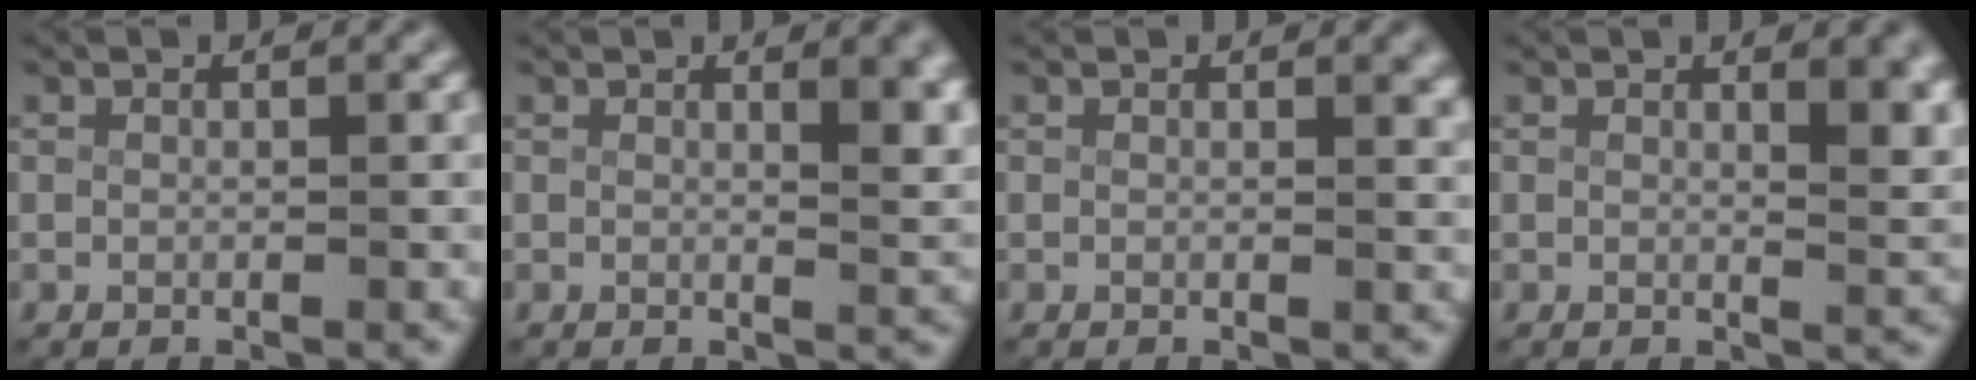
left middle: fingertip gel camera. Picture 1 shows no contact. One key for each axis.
{"total": 2.6, "fx": 1.4, "fy": 0.5, "fz": 2.1, "tx": -0.022, "ty": -0.013, "tz": 0.023}
{"total": 0.8, "fx": 0.6, "fy": 0.1, "fz": 0.5, "tx": -0.004, "ty": -0.004, "tz": 0.008}
{"total": 2.8, "fx": 1.5, "fy": 0.6, "fz": 2.3, "tx": -0.022, "ty": -0.015, "tz": 0.026}